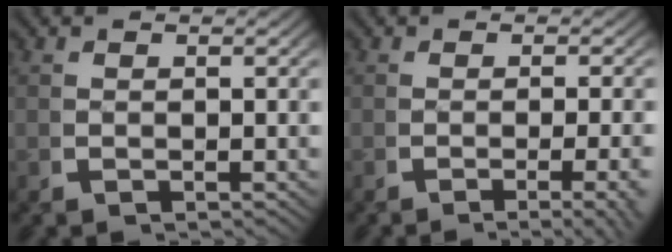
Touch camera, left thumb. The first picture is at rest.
{"total": 3.8, "force": [-2.0, 0.7, 3.2], "torque": [-0.051, -0.005, -0.029]}